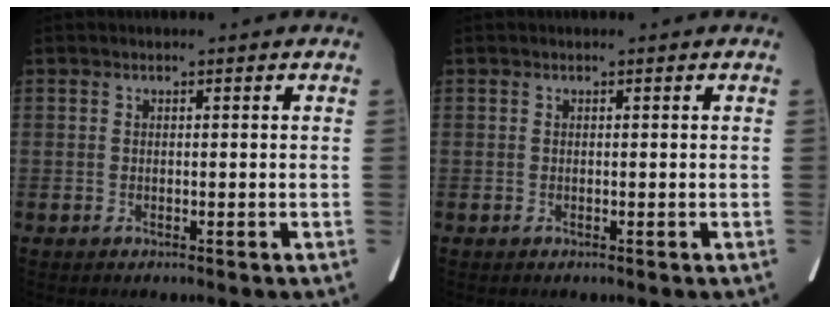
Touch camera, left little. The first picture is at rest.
{"total": 0.0}